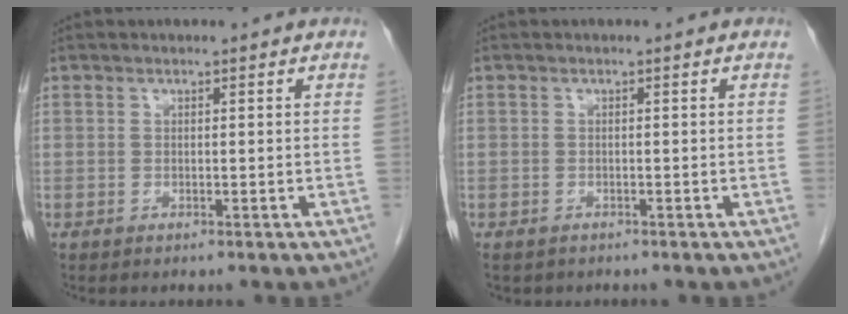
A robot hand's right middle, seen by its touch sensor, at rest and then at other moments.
{"total": 1.7, "force": [-1.3, 1.0, 0.4], "torque": [-0.012, -0.001, -0.017]}